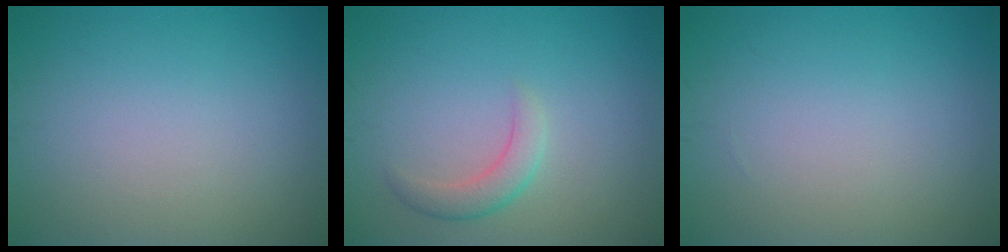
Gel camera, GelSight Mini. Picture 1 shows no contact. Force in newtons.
{"total": 2.2, "press": 2.1, "slide": 0.1}
{"total": 0.0}